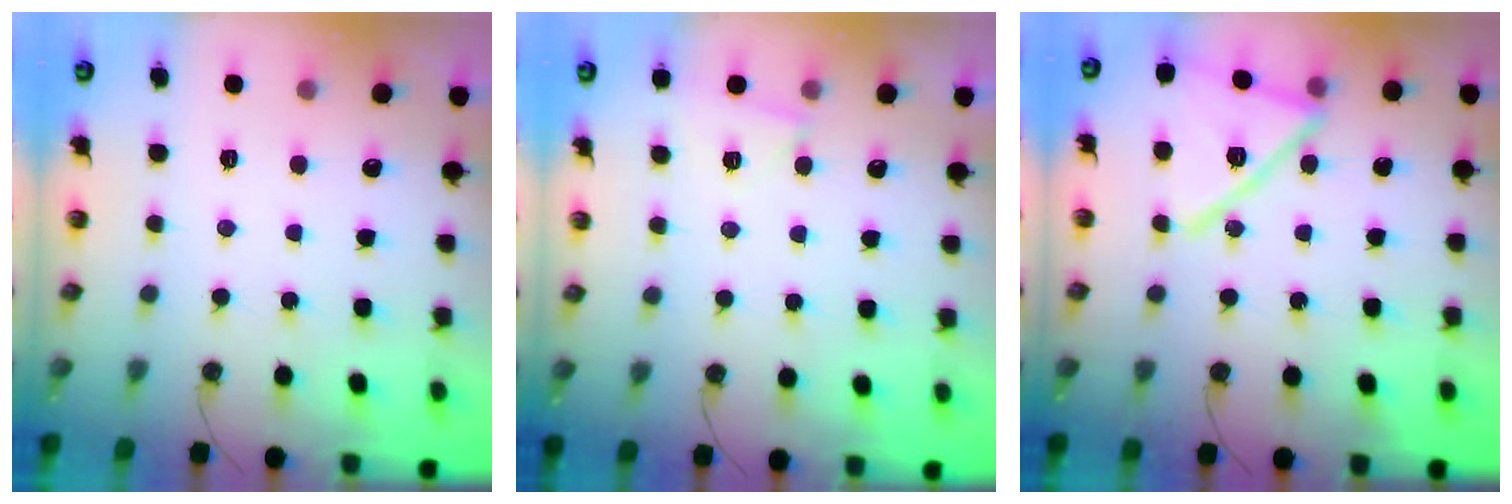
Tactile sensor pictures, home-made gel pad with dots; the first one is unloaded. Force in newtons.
{"total": 3.9, "press": 1.7, "slide": 3.5}
{"total": 16.4, "press": 16.4, "slide": 0.7}